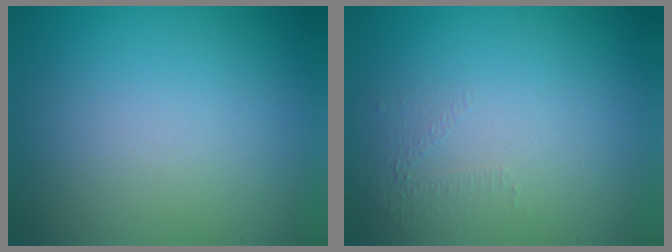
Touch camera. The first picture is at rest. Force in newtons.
{"total": 0.9, "press": 0.4, "slide": 0.8}